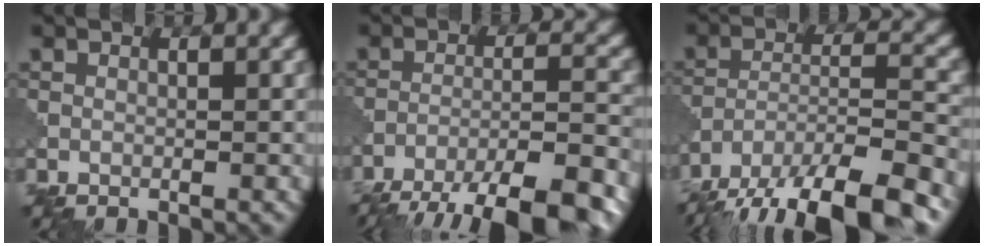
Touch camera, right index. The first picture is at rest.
{"total": 11.7, "force": [-9.3, 2.4, 6.7], "torque": [-0.098, -0.011, -0.132]}
{"total": 13.8, "force": [-11.2, 4.0, 7.0], "torque": [-0.122, -0.015, -0.173]}